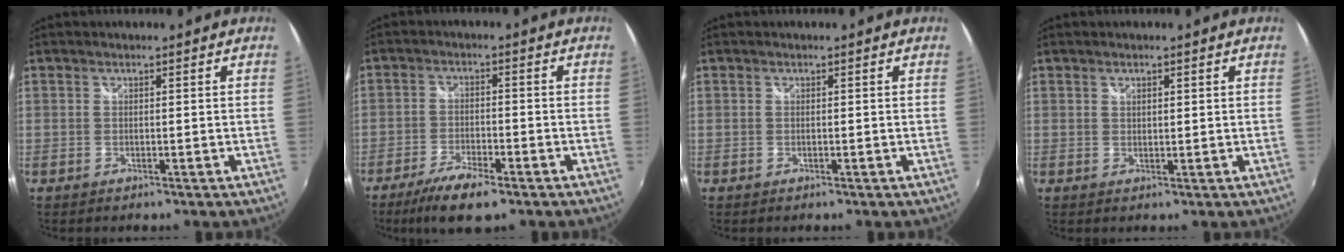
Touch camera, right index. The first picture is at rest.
{"total": 9.0, "force": [-6.1, 2.5, 6.1], "torque": [-0.142, -0.021, -0.113]}
{"total": 0.0}
{"total": 1.1, "force": [0.6, 0.6, 0.6], "torque": [-0.007, 0.001, 0.011]}